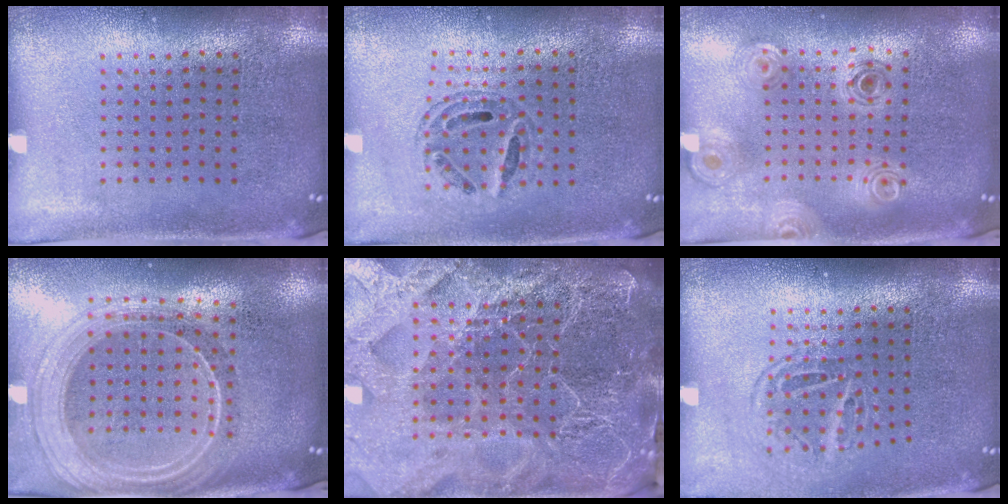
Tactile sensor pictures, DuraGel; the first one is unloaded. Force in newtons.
{"total": 0.7, "press": 0.7, "slide": 0.1}
{"total": 0.9, "press": 0.9, "slide": 0.2}
{"total": 2.3, "press": 2.0, "slide": 1.2}
{"total": 6.2, "press": 5.3, "slide": 3.1}
{"total": 1.5, "press": 1.0, "slide": 1.1}